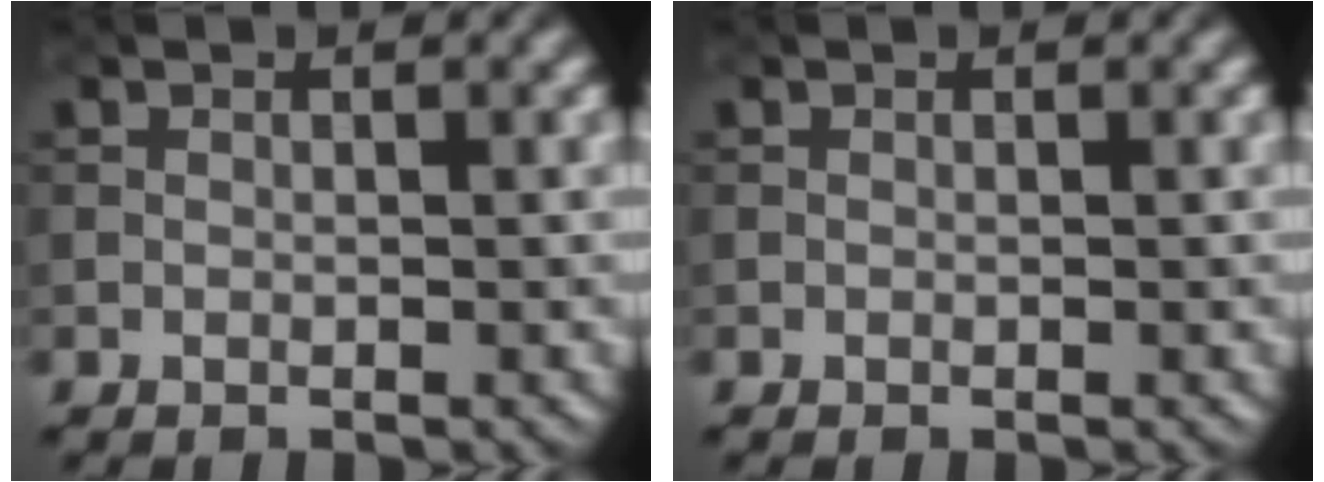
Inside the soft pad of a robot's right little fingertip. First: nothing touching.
{"total": 0.0}